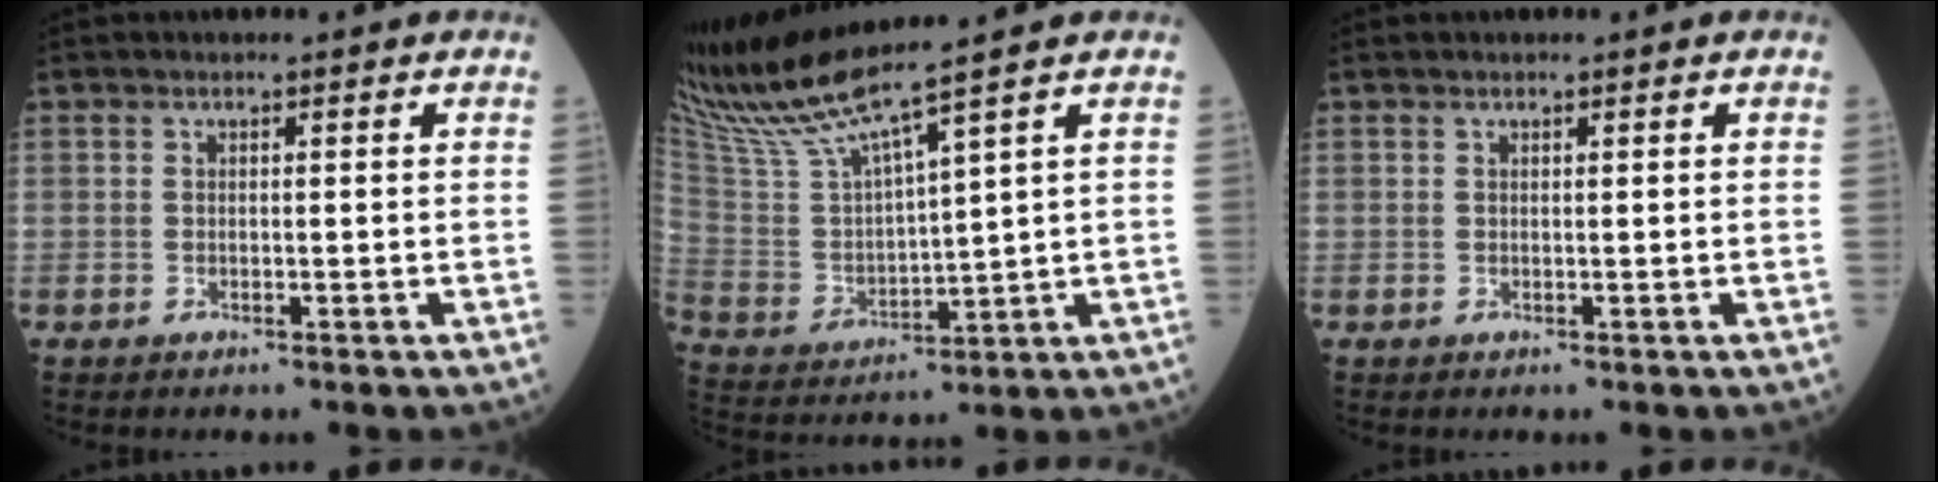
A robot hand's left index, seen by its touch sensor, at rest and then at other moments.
{"total": 11.1, "force": [9.5, -2.2, 5.2], "torque": [-0.120, -0.007, 0.197]}
{"total": 0.0}